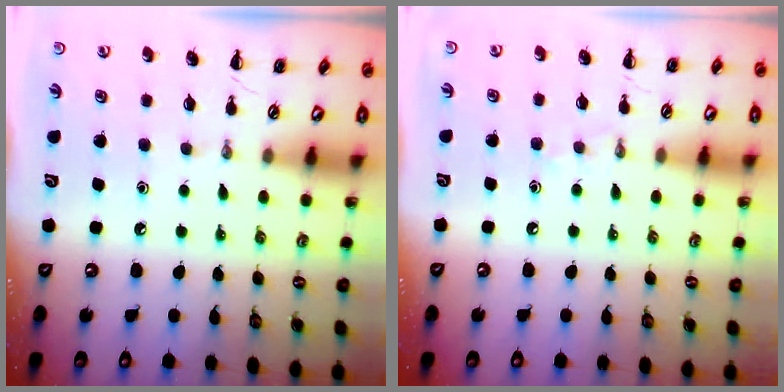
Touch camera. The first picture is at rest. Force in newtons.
{"total": 3.5, "press": 3.4, "slide": 0.9}